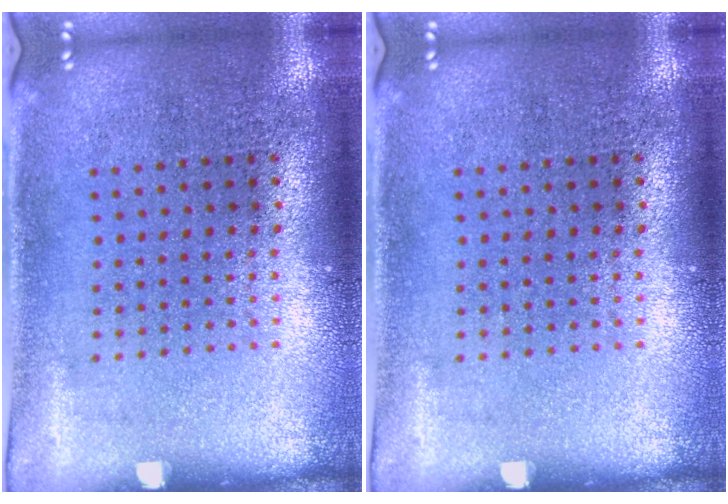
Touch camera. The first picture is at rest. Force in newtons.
{"total": 0.0}